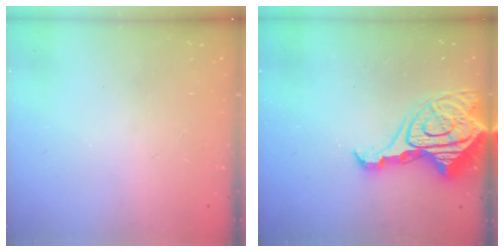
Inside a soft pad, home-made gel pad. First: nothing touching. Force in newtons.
{"total": 20.3, "press": 20.2, "slide": 1.9}